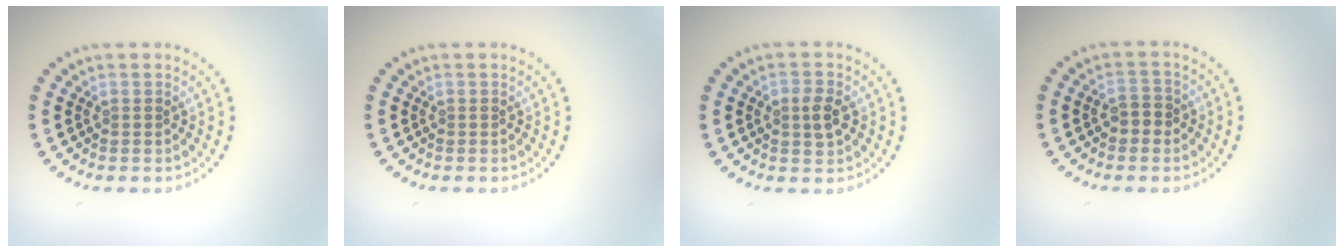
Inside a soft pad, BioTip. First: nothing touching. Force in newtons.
{"total": 0.0}
{"total": 2.0, "press": 2.0, "slide": 0.1}
{"total": 1.9, "press": 1.7, "slide": 0.7}